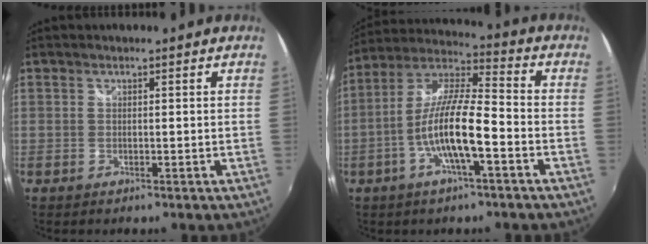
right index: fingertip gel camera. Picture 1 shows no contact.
{"total": 12.6, "force": [-4.4, 2.3, 11.6], "torque": [-0.230, 0.001, -0.086]}